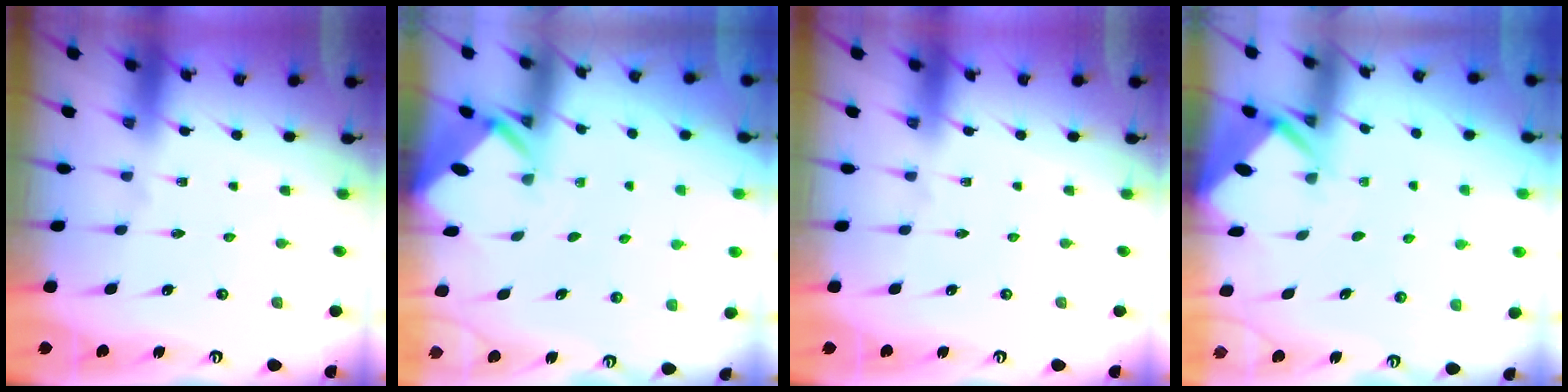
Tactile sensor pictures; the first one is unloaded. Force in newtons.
{"total": 2.2, "press": 2.2, "slide": 0.1}
{"total": 0.0}
{"total": 2.7, "press": 2.7, "slide": 0.2}